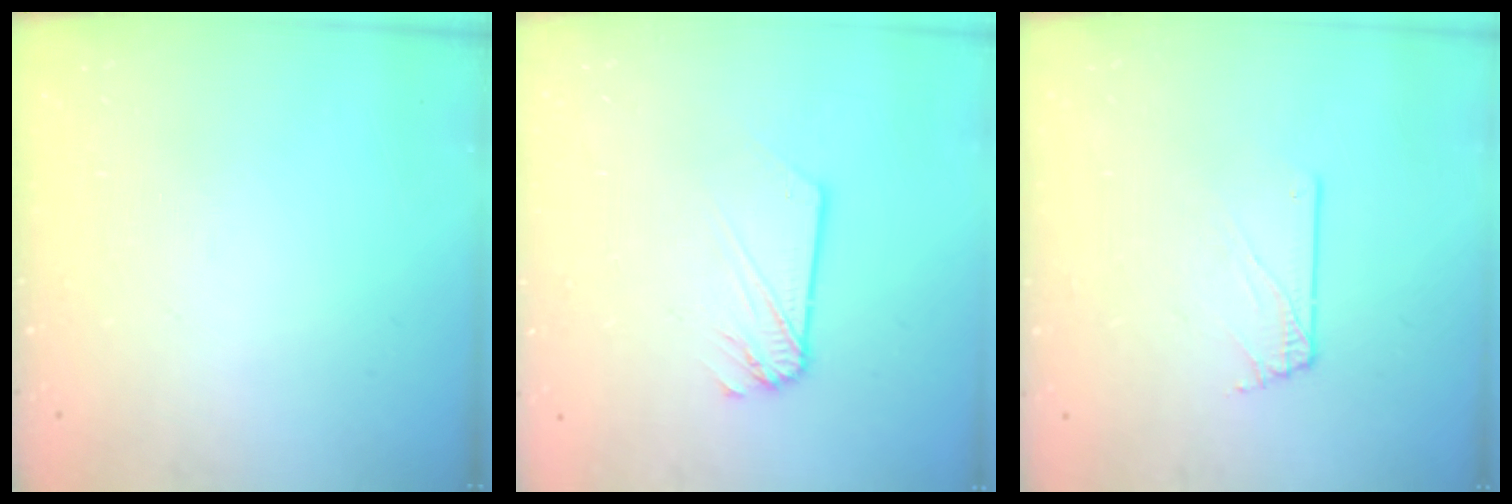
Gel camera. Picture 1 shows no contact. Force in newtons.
{"total": 2.5, "press": 2.5, "slide": 0.1}
{"total": 1.6, "press": 1.6, "slide": 0.2}